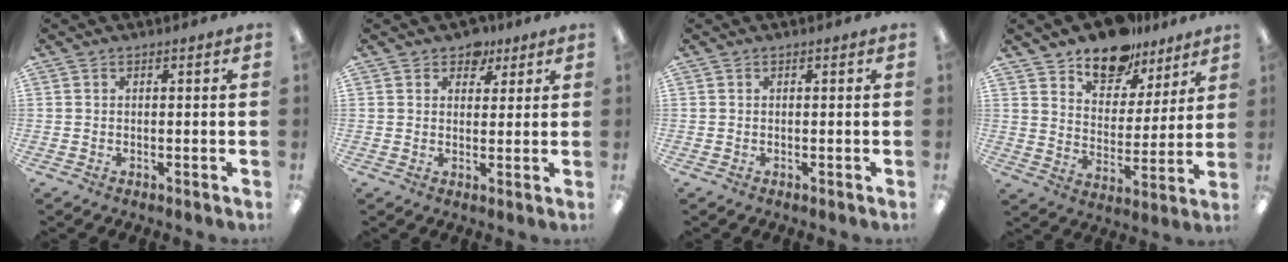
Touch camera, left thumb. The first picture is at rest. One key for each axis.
{"total": 5.5, "fx": 4.0, "fy": 3.5, "fz": 1.2, "tx": -0.008, "ty": -0.017, "tz": 0.068}
{"total": 0.0}
{"total": 12.7, "fx": 10.3, "fy": 6.7, "fz": 3.4, "tx": -0.056, "ty": -0.073, "tz": 0.191}